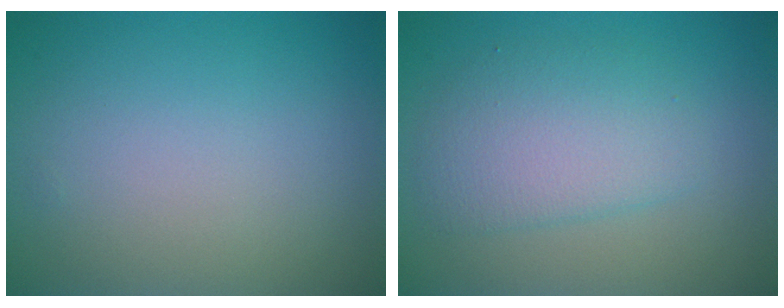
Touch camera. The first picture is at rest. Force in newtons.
{"total": 4.1, "press": 4.0, "slide": 0.1}